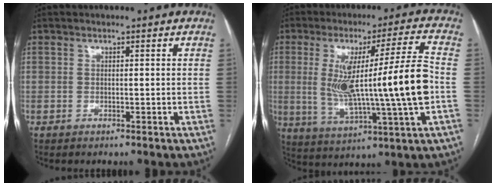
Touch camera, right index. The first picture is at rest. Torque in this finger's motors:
{"motor_torque": [2.14, 0.00, 0.65, 0.21]}